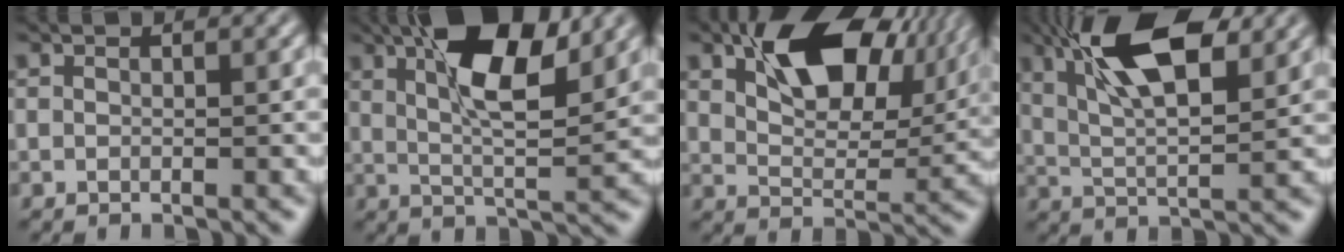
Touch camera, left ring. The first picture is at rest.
{"total": 9.9, "force": [4.5, 3.1, 8.2], "torque": [-0.139, 0.013, 0.071]}
{"total": 10.9, "force": [5.4, 5.9, 7.5], "torque": [-0.119, 0.014, 0.093]}
{"total": 10.4, "force": [5.1, 3.5, 8.3], "torque": [-0.144, 0.020, 0.077]}